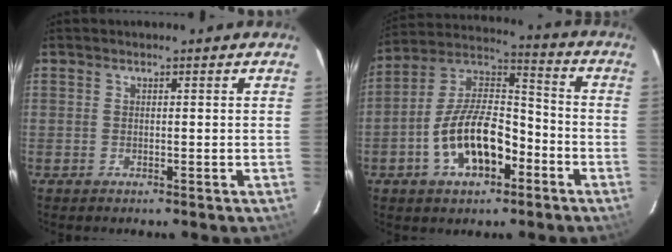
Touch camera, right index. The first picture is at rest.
{"total": 15.3, "force": [-6.3, 7.6, 11.6], "torque": [-0.227, 0.020, -0.105]}